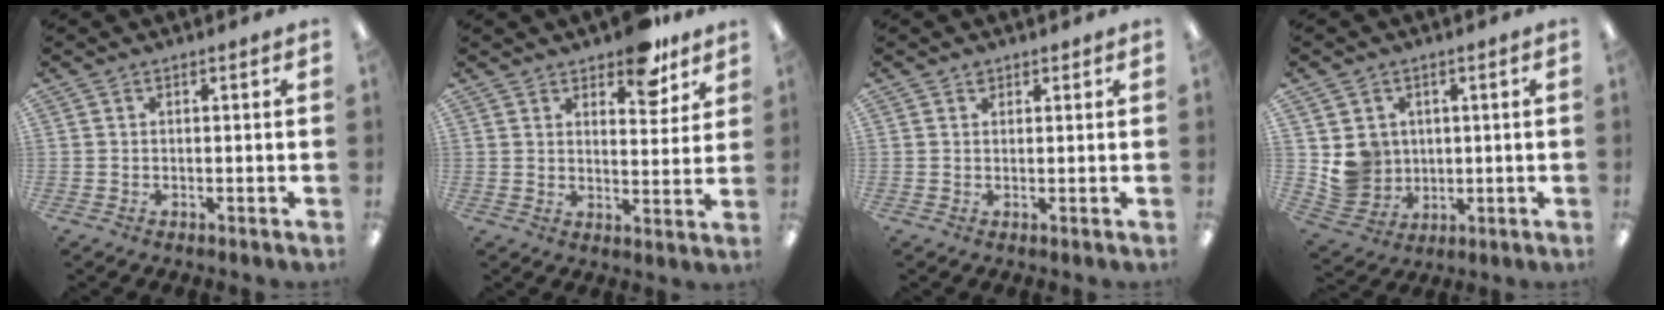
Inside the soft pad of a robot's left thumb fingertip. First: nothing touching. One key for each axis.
{"total": 9.1, "fx": 7.0, "fy": 3.9, "fz": 4.4, "tx": -0.040, "ty": -0.042, "tz": 0.119}
{"total": 1.3, "fx": 0.9, "fy": 0.8, "fz": 0.3, "tx": 0.002, "ty": -0.003, "tz": 0.016}
{"total": 7.4, "fx": 1.9, "fy": 7.1, "fz": 0.8, "tx": -0.019, "ty": -0.005, "tz": 0.048}